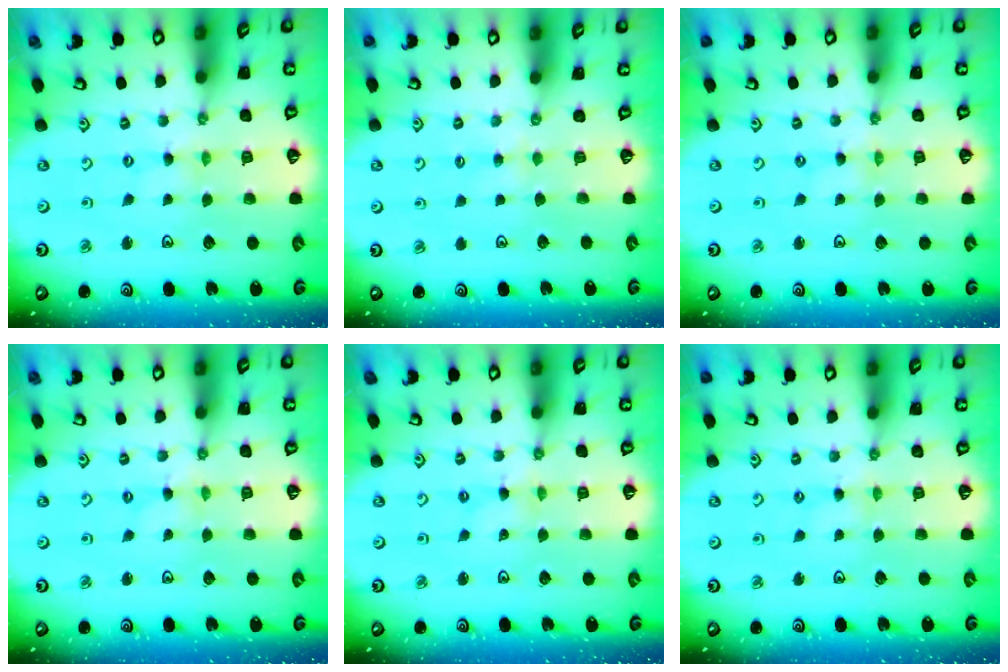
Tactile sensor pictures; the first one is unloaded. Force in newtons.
{"total": 2.1, "press": 2.1, "slide": 0.4}
{"total": 0.0}
{"total": 0.0}
{"total": 1.4, "press": 1.4, "slide": 0.2}
{"total": 1.8, "press": 1.8, "slide": 0.5}